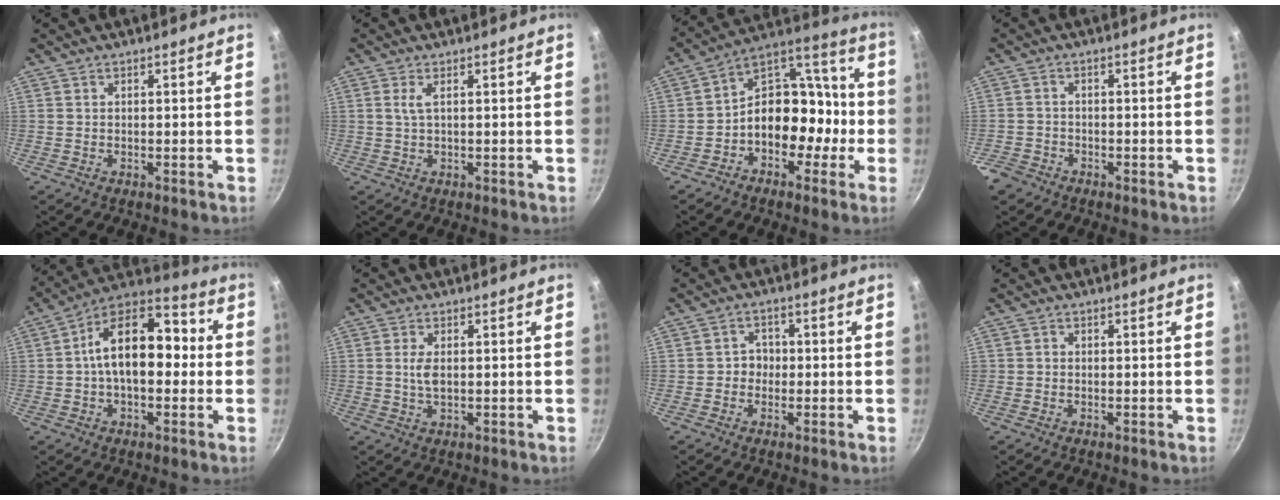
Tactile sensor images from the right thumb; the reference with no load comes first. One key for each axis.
{"total": 1.8, "fx": 0.5, "fy": 0.5, "fz": 1.7, "tx": -0.049, "ty": 0.007, "tz": 0.016}
{"total": 15.7, "fx": -3.1, "fy": 10.6, "fz": 11.2, "tx": -0.126, "ty": 0.062, "tz": -0.061}
{"total": 3.3, "fx": -2.4, "fy": 2.1, "fz": 0.6, "tx": -0.010, "ty": 0.009, "tz": -0.047}
{"total": 16.8, "fx": 0.8, "fy": 9.6, "fz": 13.8, "tx": -0.202, "ty": 0.044, "tz": -0.001}
{"total": 3.1, "fx": 0.3, "fy": 1.4, "fz": 2.7, "tx": -0.059, "ty": -0.004, "tz": 0.008}
{"total": 3.2, "fx": -0.4, "fy": 2.9, "fz": 1.4, "tx": 0.003, "ty": 0.011, "tz": -0.015}
{"total": 0.6, "fx": -0.1, "fy": 0.6, "fz": 0.2, "tx": 0.001, "ty": 0.003, "tz": -0.003}